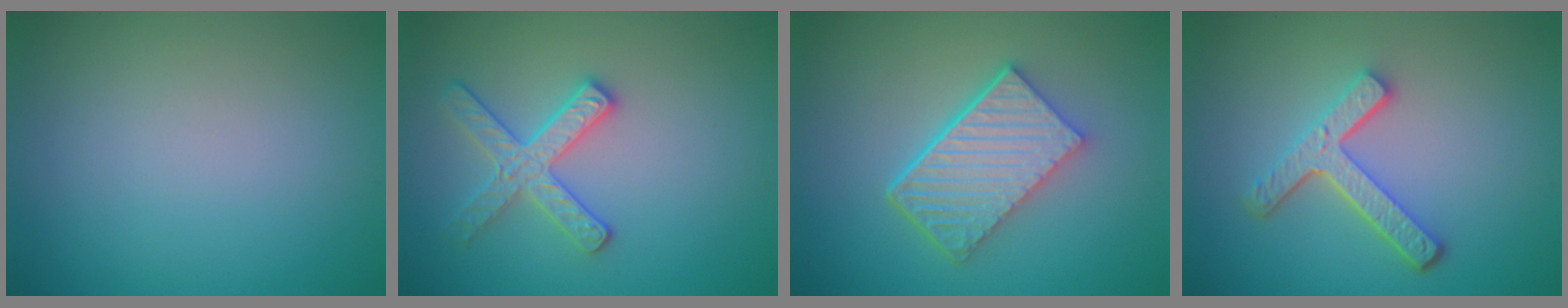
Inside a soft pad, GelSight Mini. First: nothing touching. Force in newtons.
{"total": 2.9, "press": 2.9, "slide": 0.4}
{"total": 6.0, "press": 4.3, "slide": 4.2}
{"total": 4.2, "press": 3.3, "slide": 2.6}